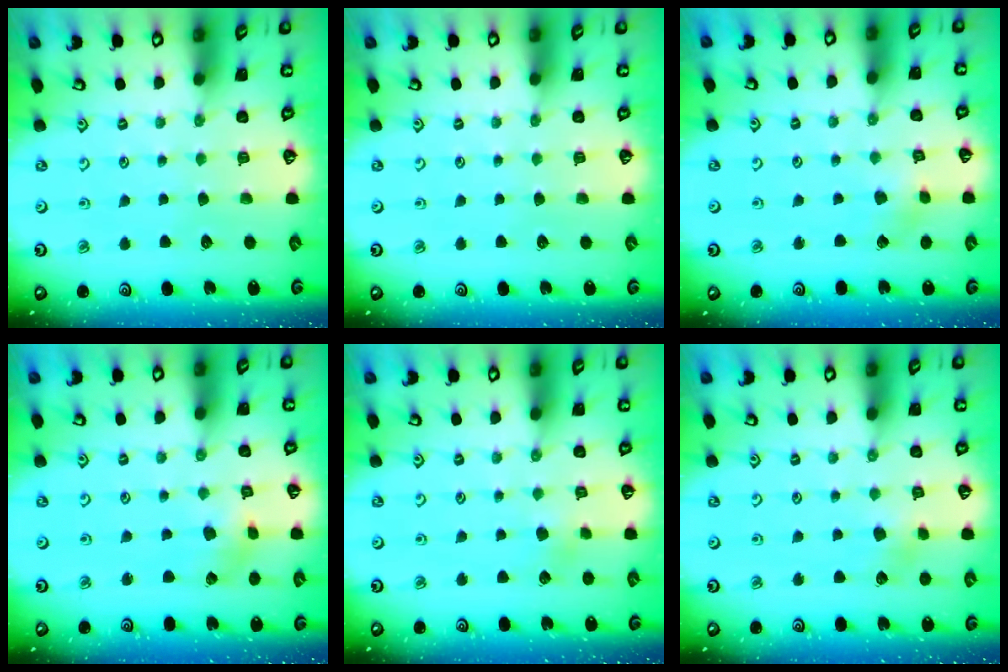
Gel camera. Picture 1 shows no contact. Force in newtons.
{"total": 0.0}
{"total": 2.1, "press": 2.1, "slide": 0.0}
{"total": 3.1, "press": 3.1, "slide": 0.4}
{"total": 2.9, "press": 2.8, "slide": 0.9}
{"total": 3.8, "press": 3.8, "slide": 0.4}